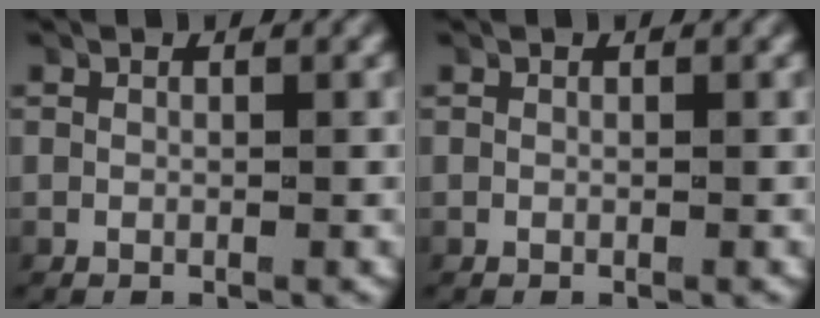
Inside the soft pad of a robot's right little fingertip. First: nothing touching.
{"total": 0.0}